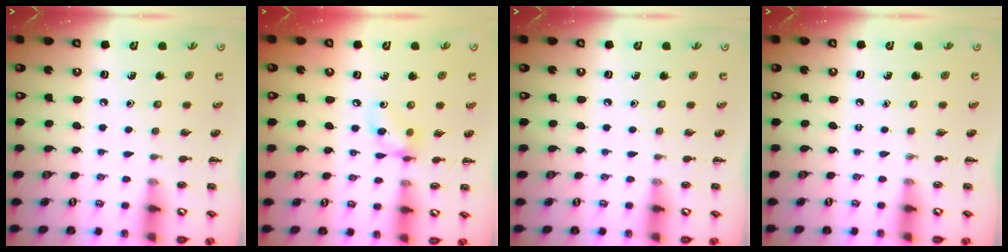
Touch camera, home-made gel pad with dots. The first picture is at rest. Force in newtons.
{"total": 7.4, "press": 7.4, "slide": 0.4}
{"total": 0.0}
{"total": 0.0}